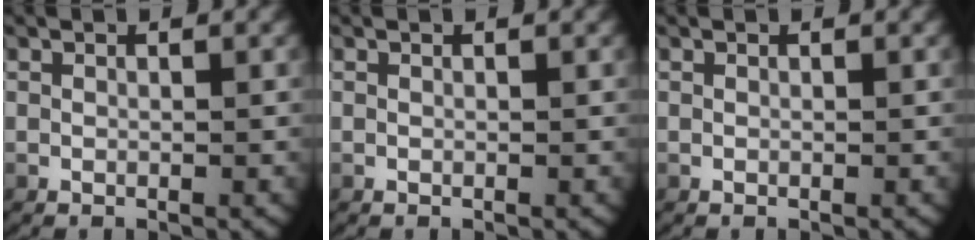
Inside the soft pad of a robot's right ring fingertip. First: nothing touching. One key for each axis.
{"total": 0.0}
{"total": 0.0}